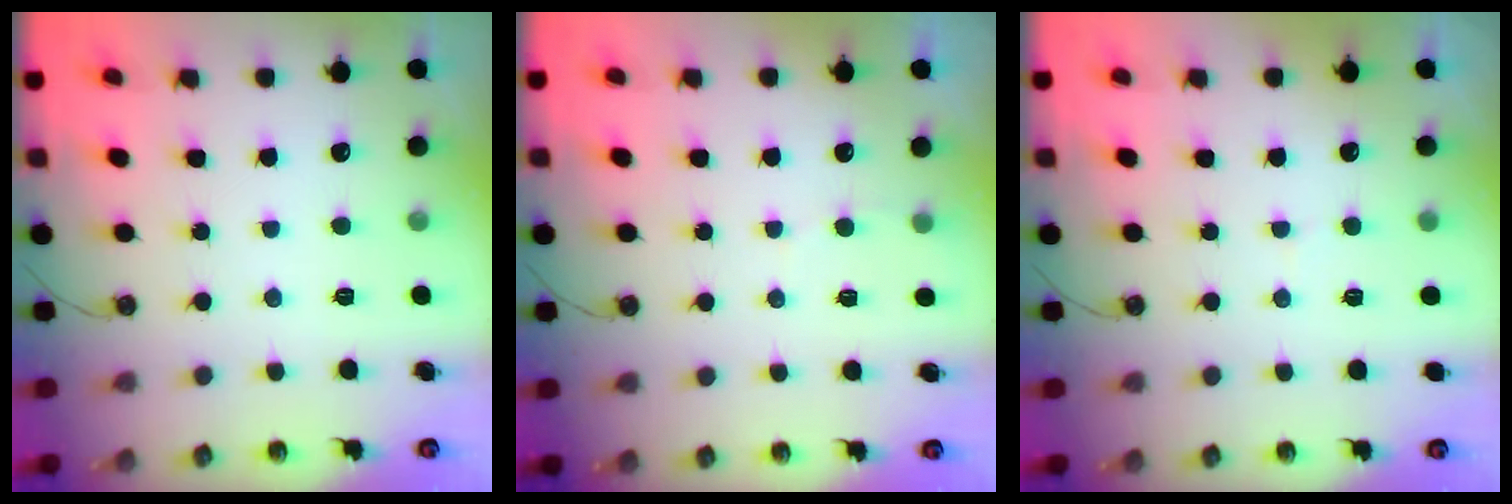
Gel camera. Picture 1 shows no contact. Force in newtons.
{"total": 2.8, "press": 2.8, "slide": 0.2}
{"total": 2.8, "press": 2.6, "slide": 1.0}